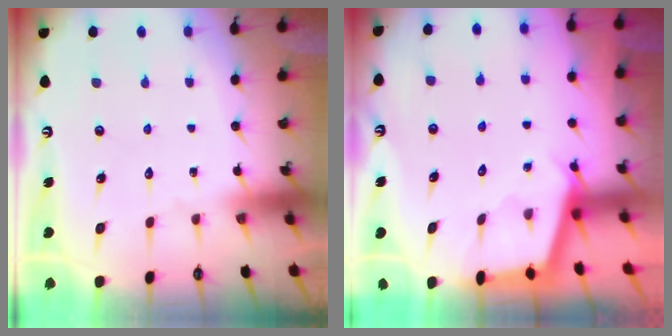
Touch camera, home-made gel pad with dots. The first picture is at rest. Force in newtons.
{"total": 2.4, "press": 2.4, "slide": 0.2}